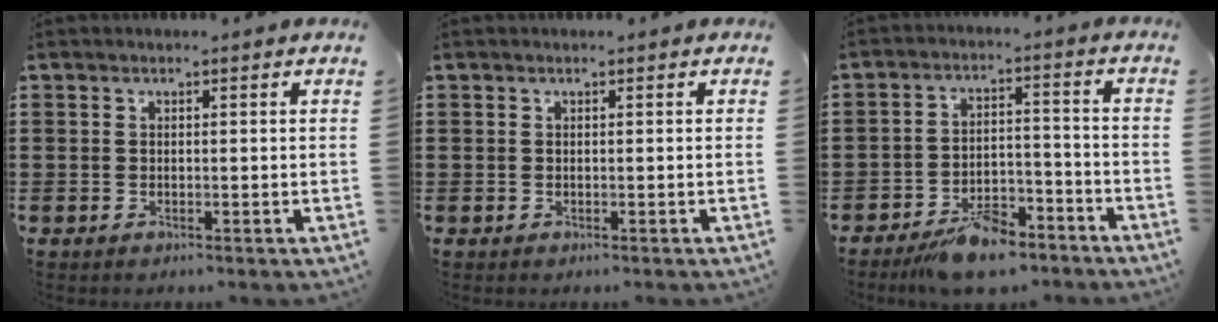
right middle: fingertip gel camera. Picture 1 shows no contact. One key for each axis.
{"total": 0.0}
{"total": 8.9, "fx": -7.2, "fy": 3.4, "fz": 4.0, "tx": -0.054, "ty": 0.034, "tz": -0.129}